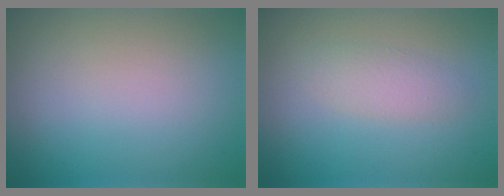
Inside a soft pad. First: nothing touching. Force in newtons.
{"total": 1.9, "press": 1.9, "slide": 0.0}